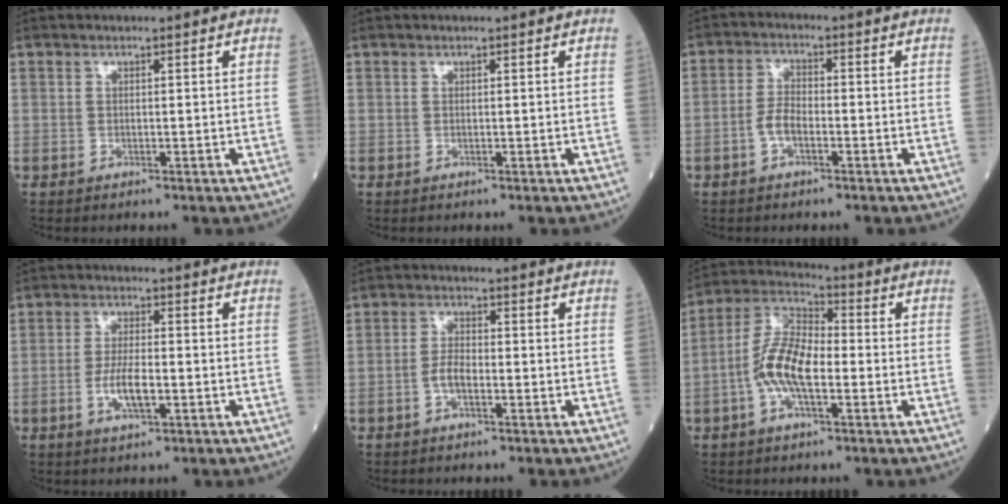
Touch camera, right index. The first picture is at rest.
{"total": 0.0}
{"total": 3.7, "force": [-1.4, 1.7, 3.0], "torque": [-0.062, 0.009, -0.031]}
{"total": 5.4, "force": [-1.5, 1.5, 4.9], "torque": [-0.098, 0.000, -0.026]}
{"total": 3.2, "force": [-1.1, 1.3, 2.7], "torque": [-0.054, 0.007, -0.023]}
{"total": 10.3, "force": [-2.2, 3.8, 9.3], "torque": [-0.203, 0.017, -0.049]}